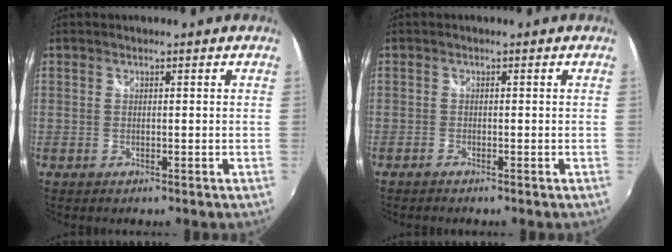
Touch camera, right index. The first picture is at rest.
{"total": 0.9, "force": [-0.8, 0.2, 0.3], "torque": [-0.009, -0.004, -0.018]}